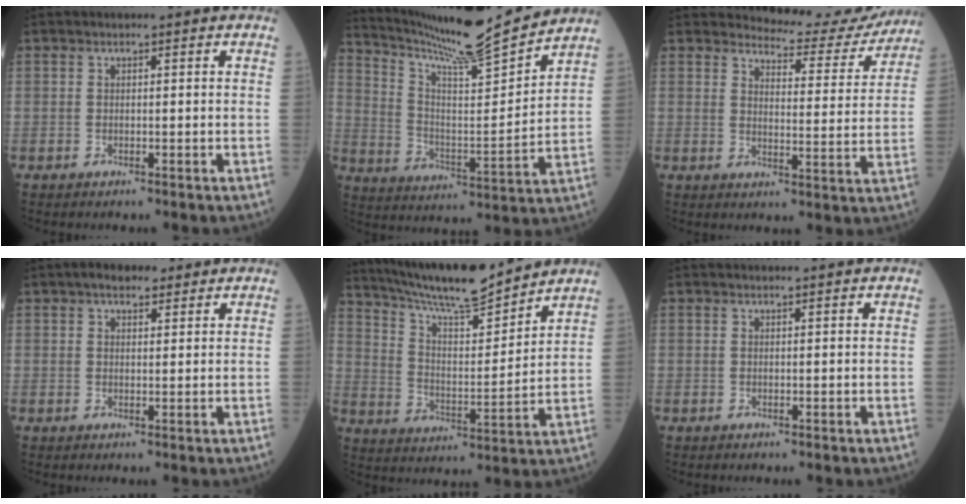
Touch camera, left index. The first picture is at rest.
{"total": 17.4, "force": [16.0, -0.8, 6.8], "torque": [-0.128, -0.020, 0.261]}
{"total": 11.5, "force": [11.3, 2.2, 0.5], "torque": [0.005, -0.034, 0.127]}
{"total": 3.8, "force": [2.7, 1.6, 2.1], "torque": [-0.038, 0.016, 0.042]}
{"total": 16.2, "force": [14.7, 1.2, 6.7], "torque": [-0.129, 0.005, 0.248]}
{"total": 0.8, "force": [0.8, 0.0, 0.2], "torque": [-0.006, 0.004, 0.013]}